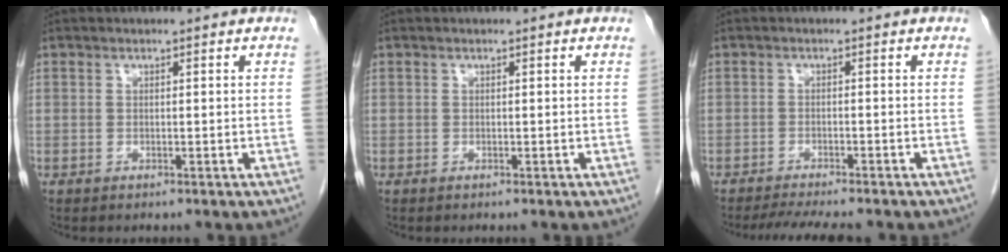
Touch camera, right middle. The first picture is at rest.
{"total": 0.0}
{"total": 6.5, "force": [-5.7, 0.5, 3.1], "torque": [-0.046, -0.014, -0.088]}